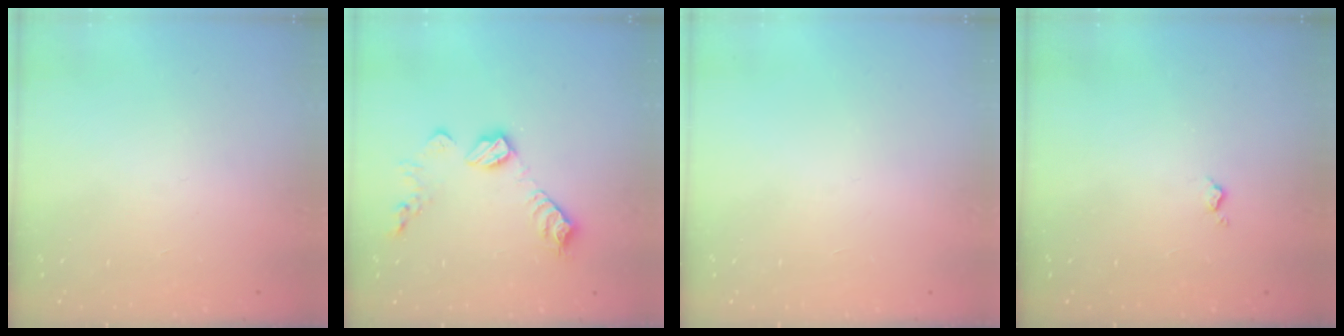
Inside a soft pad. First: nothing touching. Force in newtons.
{"total": 11.8, "press": 11.8, "slide": 0.6}
{"total": 0.0}
{"total": 2.6, "press": 2.6, "slide": 0.4}